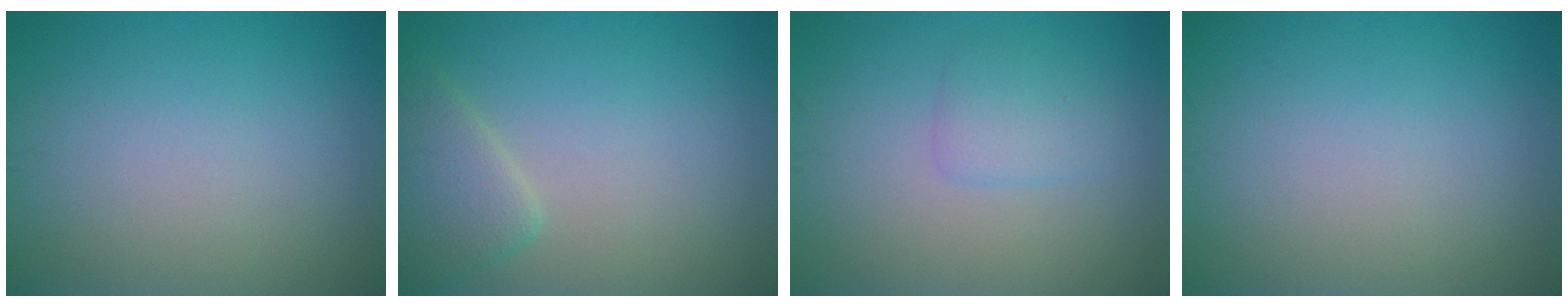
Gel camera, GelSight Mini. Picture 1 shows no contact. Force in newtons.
{"total": 3.3, "press": 3.3, "slide": 0.2}
{"total": 1.8, "press": 1.8, "slide": 0.0}
{"total": 0.0}